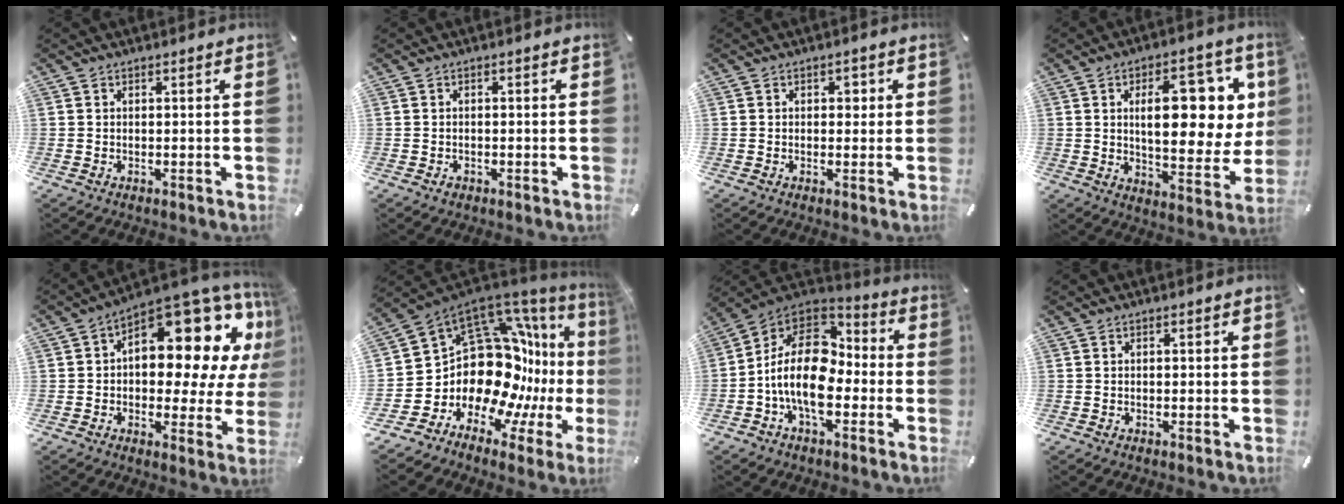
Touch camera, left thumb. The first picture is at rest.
{"total": 1.2, "force": [-0.5, 0.9, 0.5], "torque": [-0.011, 0.003, -0.012]}
{"total": 2.0, "force": [0.3, 1.5, 1.3], "torque": [-0.004, -0.001, -0.005]}
{"total": 19.3, "force": [5.3, 9.0, 16.2], "torque": [-0.226, -0.015, 0.085]}
{"total": 16.8, "force": [7.9, 8.7, 12.1], "torque": [-0.141, -0.089, 0.122]}
{"total": 20.0, "force": [0.8, 14.2, 14.1], "torque": [-0.211, -0.097, 0.058]}
{"total": 18.1, "force": [-4.0, 11.1, 13.7], "torque": [-0.279, 0.017, -0.072]}
{"total": 0.6, "force": [-0.1, 0.4, 0.4], "torque": [-0.008, 0.002, -0.004]}